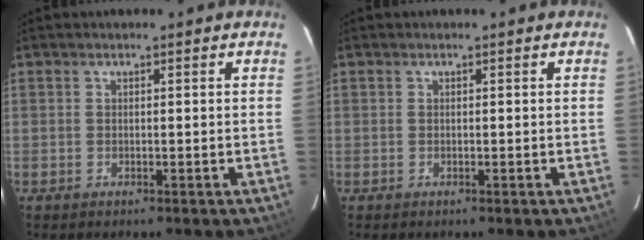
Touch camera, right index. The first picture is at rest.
{"total": 0.0}